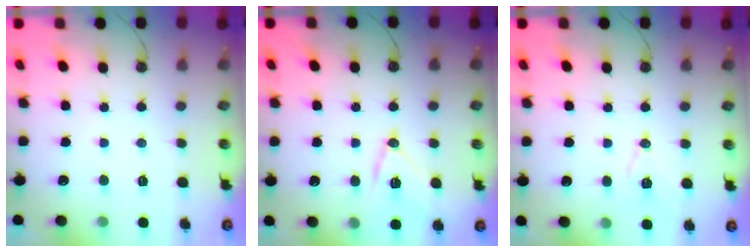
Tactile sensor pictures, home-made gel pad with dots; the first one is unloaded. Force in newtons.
{"total": 12.6, "press": 12.2, "slide": 3.2}
{"total": 8.6, "press": 7.9, "slide": 3.5}